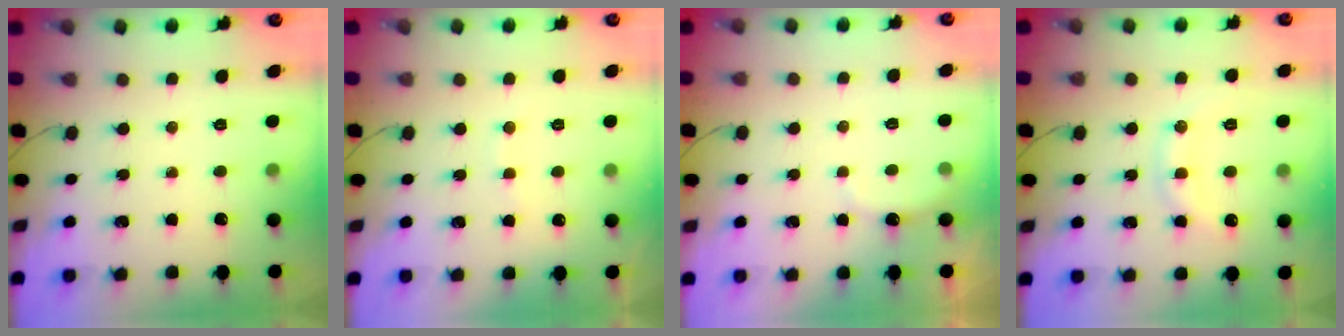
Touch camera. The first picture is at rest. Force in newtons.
{"total": 4.6, "press": 4.5, "slide": 0.7}
{"total": 3.5, "press": 3.4, "slide": 0.9}
{"total": 10.7, "press": 10.7, "slide": 0.8}